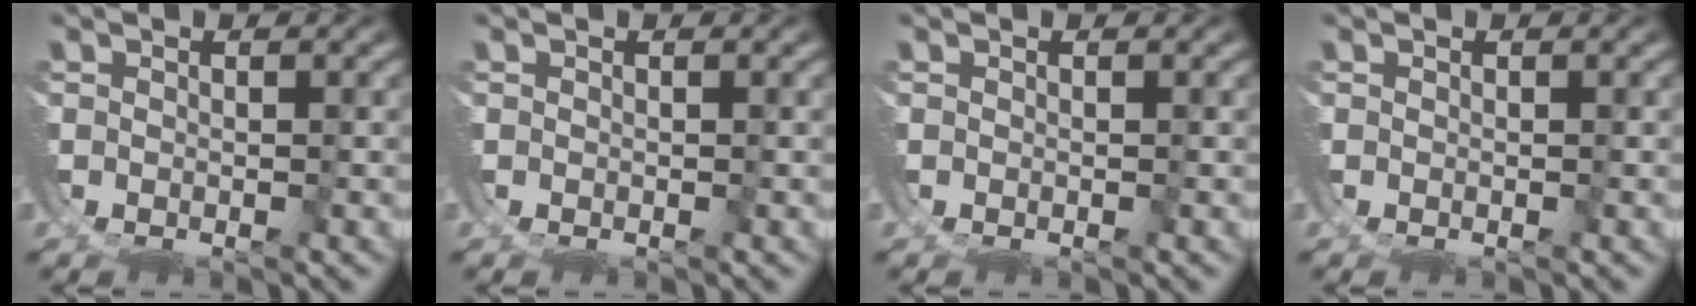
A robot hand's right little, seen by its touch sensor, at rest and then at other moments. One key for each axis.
{"total": 0.0}
{"total": 0.0}
{"total": 0.0}